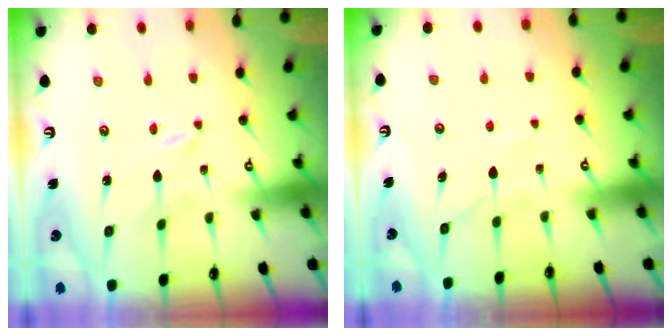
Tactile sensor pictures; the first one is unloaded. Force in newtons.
{"total": 6.6, "press": 6.5, "slide": 0.9}